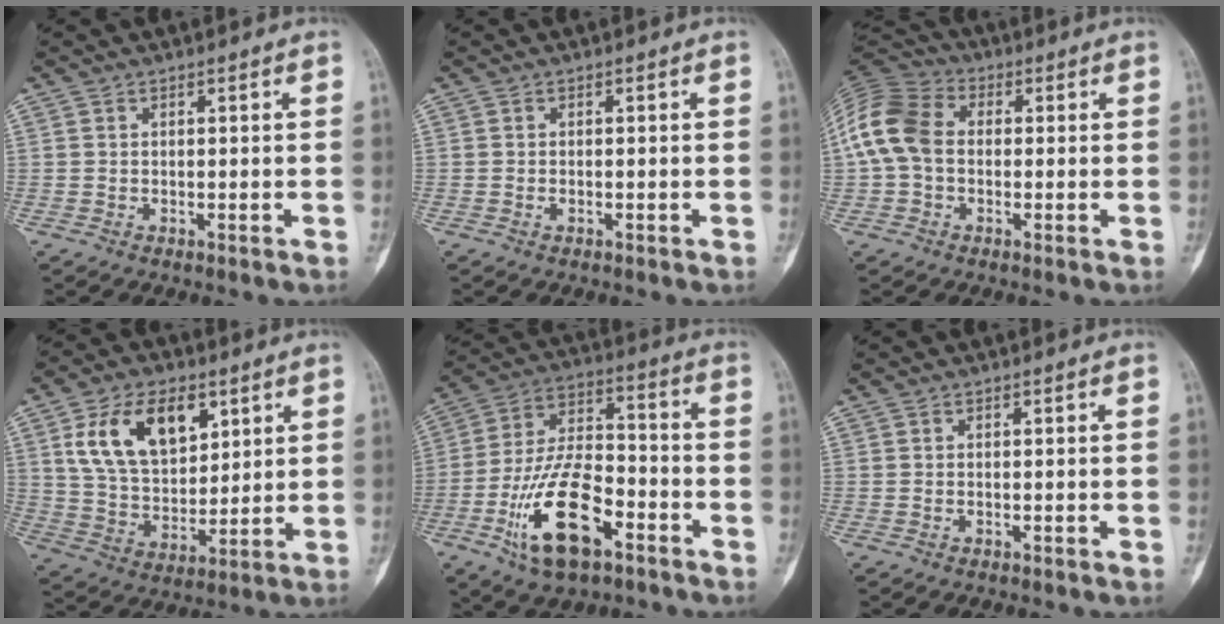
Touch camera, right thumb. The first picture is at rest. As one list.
[{"total": 0.6, "force": [-0.3, 0.3, 0.5], "torque": [-0.011, 0.001, -0.004]}, {"total": 10.9, "force": [0.0, 8.0, 7.4], "torque": [-0.149, 0.030, -0.013]}, {"total": 15.7, "force": [6.5, 9.4, 10.7], "torque": [-0.160, -0.022, 0.130]}, {"total": 17.9, "force": [-8.0, 8.4, 13.6], "torque": [-0.245, 0.049, -0.143]}, {"total": 0.0}]